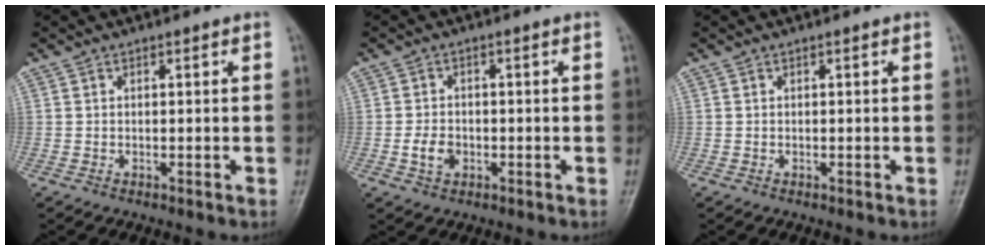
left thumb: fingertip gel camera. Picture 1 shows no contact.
{"total": 3.6, "force": [-1.1, 2.7, 2.1], "torque": [-0.034, 0.007, -0.022]}
{"total": 0.0}